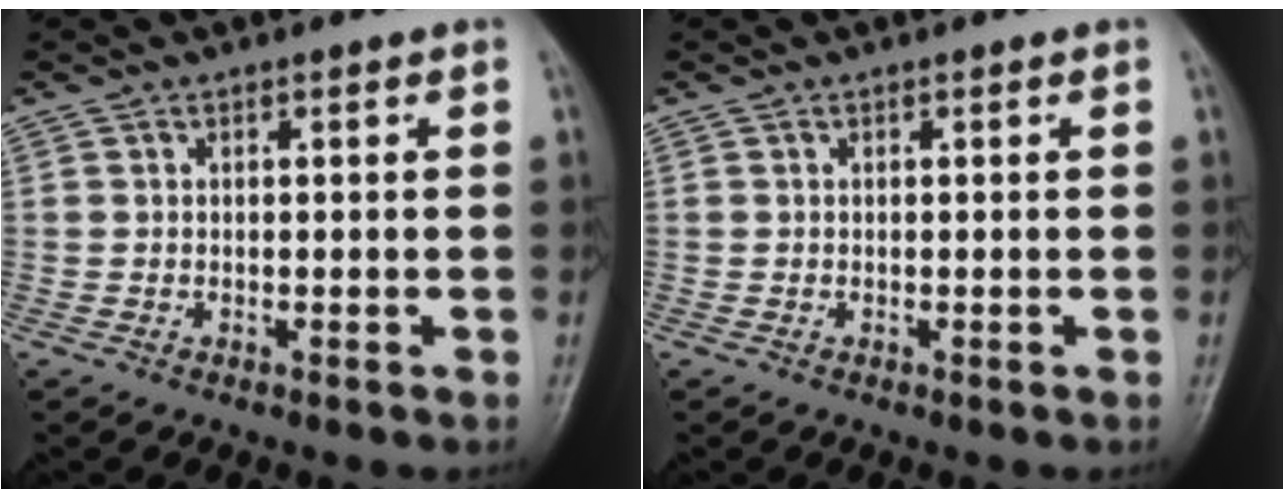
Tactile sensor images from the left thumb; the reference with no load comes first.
{"total": 0.0}